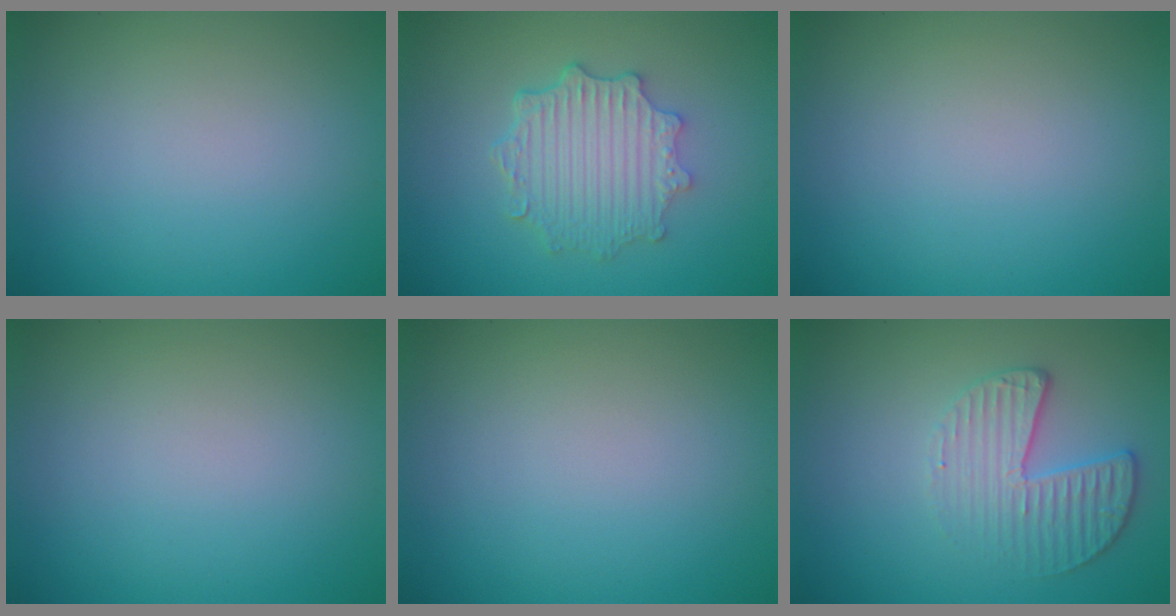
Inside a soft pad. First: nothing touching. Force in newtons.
{"total": 4.8, "press": 3.7, "slide": 3.0}
{"total": 0.0}
{"total": 0.0}
{"total": 0.0}
{"total": 3.3, "press": 3.0, "slide": 1.5}